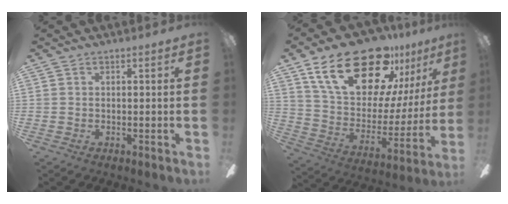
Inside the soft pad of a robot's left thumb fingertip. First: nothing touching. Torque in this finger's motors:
{"motor_torque": [0.46, 0.90, 1.51, -1.26, 0.21]}